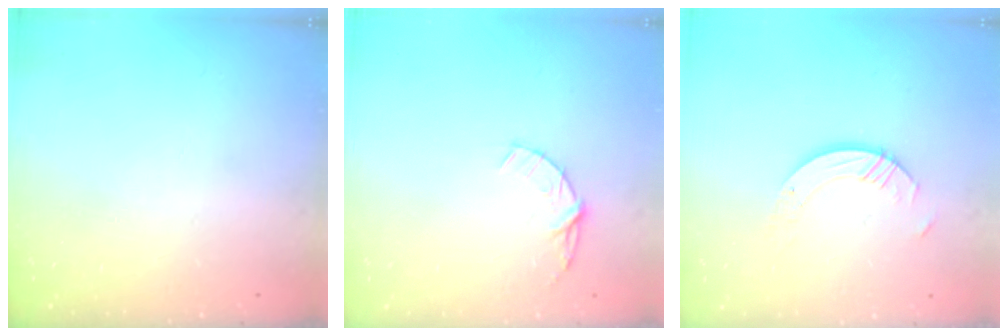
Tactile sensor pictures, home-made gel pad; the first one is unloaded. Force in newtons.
{"total": 4.5, "press": 4.5, "slide": 0.5}
{"total": 6.3, "press": 6.3, "slide": 0.5}